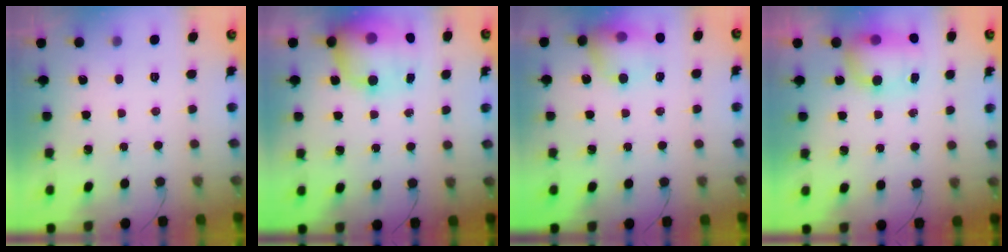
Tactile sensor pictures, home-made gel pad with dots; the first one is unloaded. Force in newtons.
{"total": 15.9, "press": 15.5, "slide": 3.7}
{"total": 14.5, "press": 14.4, "slide": 1.9}
{"total": 7.8, "press": 7.7, "slide": 1.1}